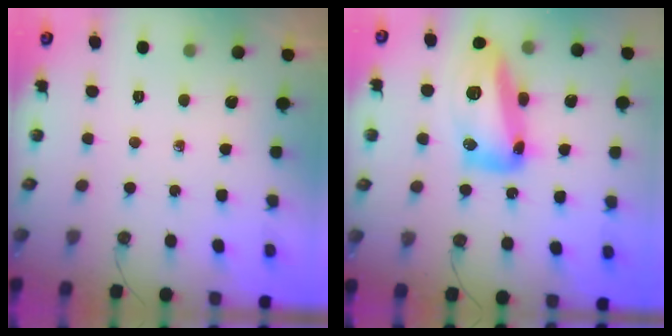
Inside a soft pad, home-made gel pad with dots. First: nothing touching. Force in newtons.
{"total": 18.3, "press": 18.3, "slide": 1.5}